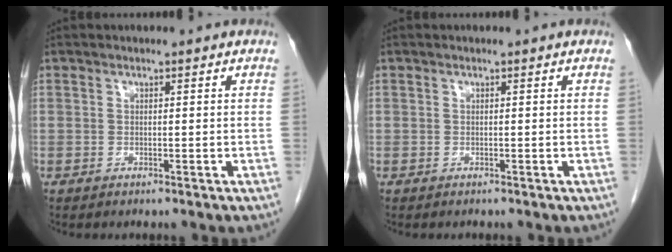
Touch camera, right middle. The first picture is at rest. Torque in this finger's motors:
{"motor_torque": [-0.14, 0.01, -0.07, -0.03]}